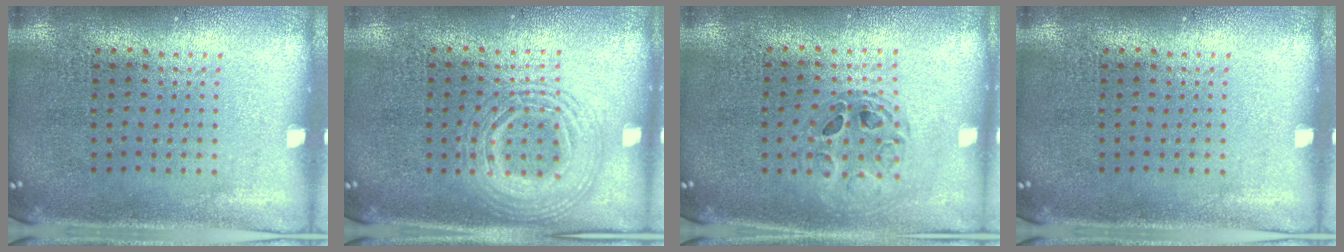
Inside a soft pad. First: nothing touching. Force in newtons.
{"total": 2.1, "press": 2.0, "slide": 0.3}
{"total": 0.8, "press": 0.8, "slide": 0.2}
{"total": 0.0}